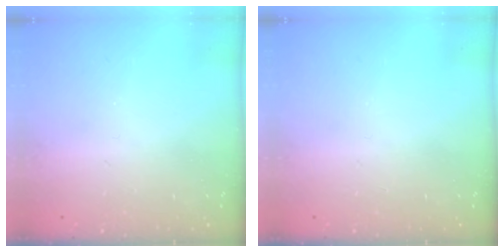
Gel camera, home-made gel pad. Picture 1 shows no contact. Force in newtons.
{"total": 0.0}